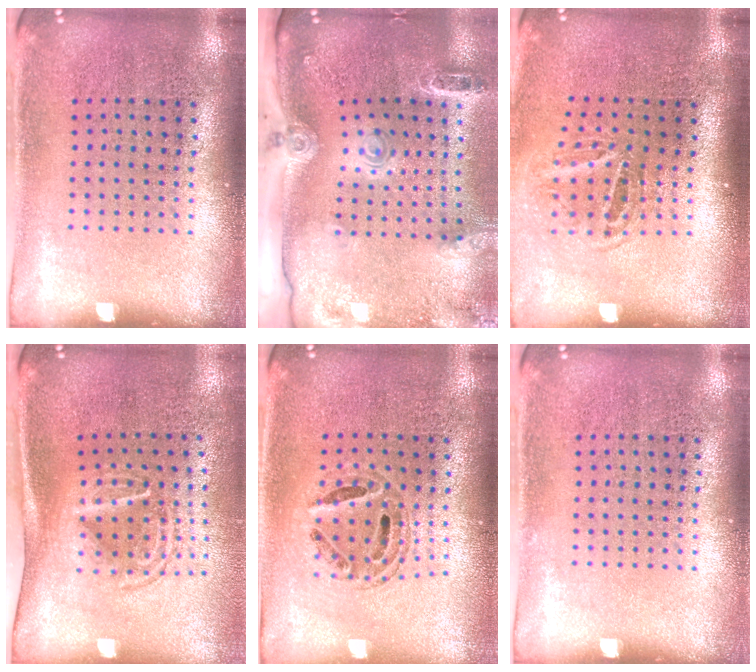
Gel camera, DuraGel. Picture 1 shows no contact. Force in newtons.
{"total": 2.9, "press": 2.0, "slide": 2.0}
{"total": 1.7, "press": 1.1, "slide": 1.3}
{"total": 1.6, "press": 1.2, "slide": 1.1}
{"total": 0.6, "press": 0.6, "slide": 0.2}
{"total": 0.0}